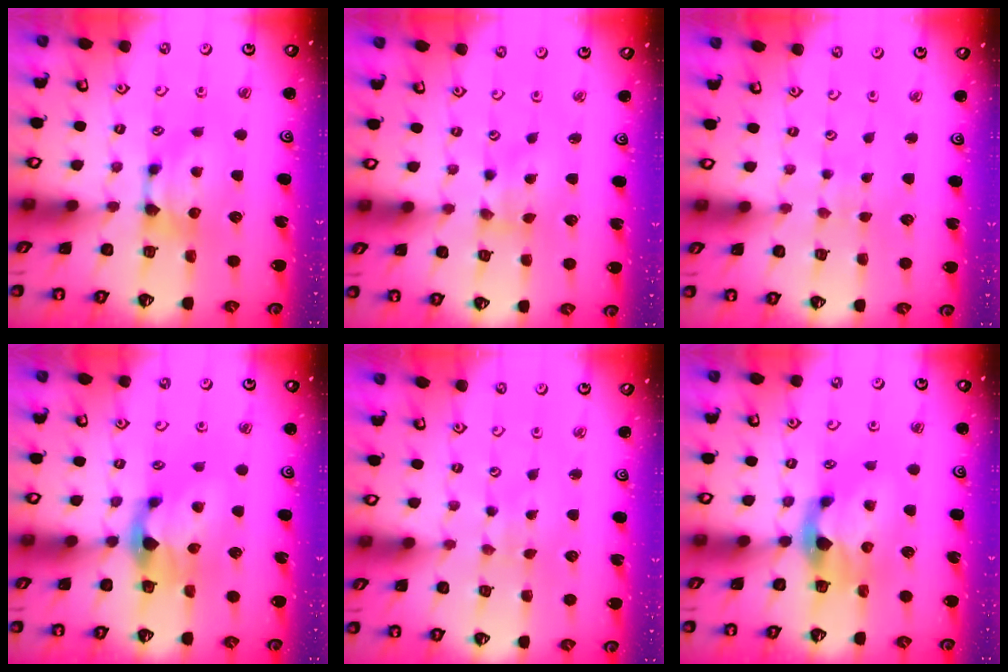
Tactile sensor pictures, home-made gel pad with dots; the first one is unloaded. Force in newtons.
{"total": 1.8, "press": 1.5, "slide": 1.1}
{"total": 4.7, "press": 4.7, "slide": 0.2}
{"total": 2.5, "press": 2.1, "slide": 1.4}
{"total": 5.1, "press": 5.1, "slide": 0.2}
{"total": 2.9, "press": 2.6, "slide": 1.3}